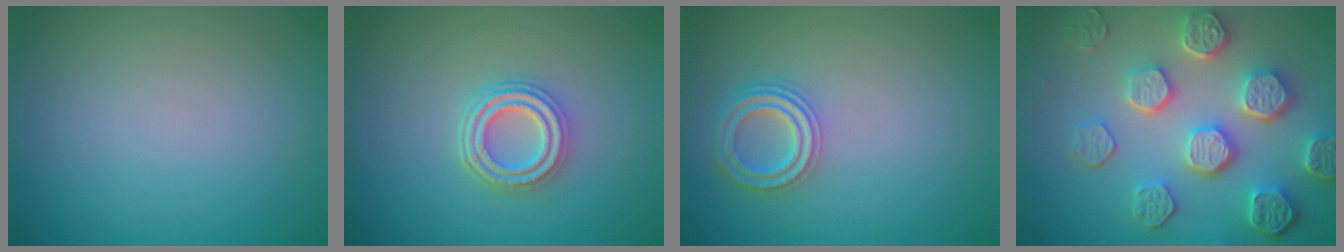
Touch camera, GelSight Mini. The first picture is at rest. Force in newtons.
{"total": 4.0, "press": 3.1, "slide": 2.6}
{"total": 3.5, "press": 2.9, "slide": 2.0}
{"total": 7.7, "press": 6.0, "slide": 4.8}